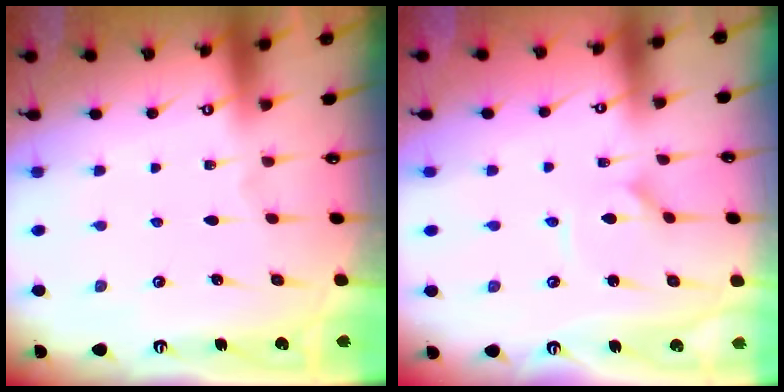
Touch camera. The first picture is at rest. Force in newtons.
{"total": 1.7, "press": 1.6, "slide": 0.3}